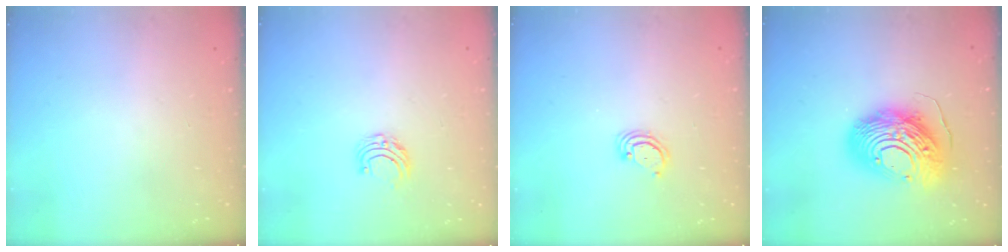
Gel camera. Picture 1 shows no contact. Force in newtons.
{"total": 5.0, "press": 5.0, "slide": 0.4}
{"total": 2.9, "press": 2.9, "slide": 0.3}
{"total": 18.0, "press": 17.9, "slide": 1.9}